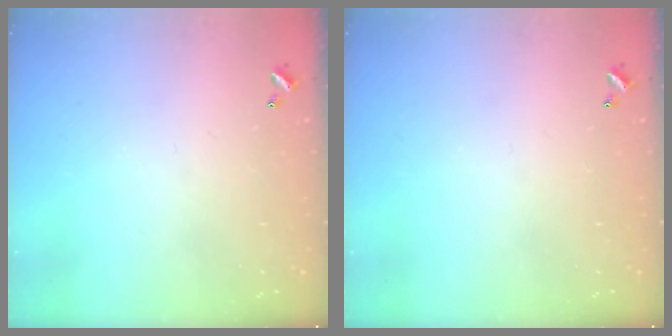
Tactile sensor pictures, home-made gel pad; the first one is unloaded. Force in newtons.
{"total": 0.0}